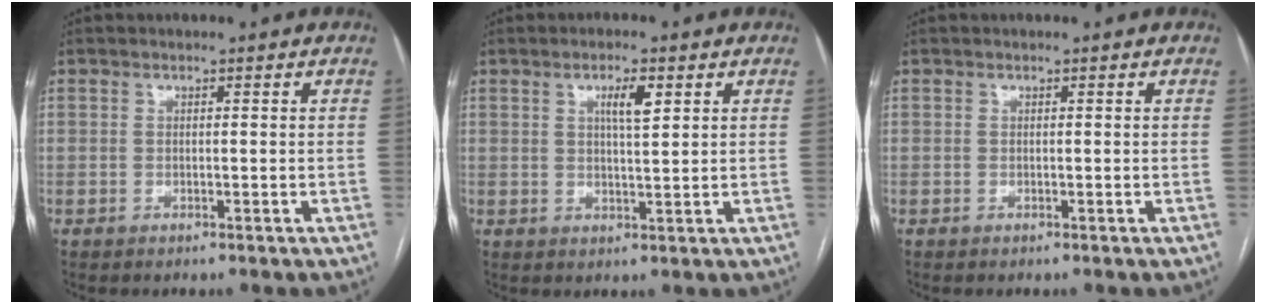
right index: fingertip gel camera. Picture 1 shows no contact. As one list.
[{"total": 3.9, "force": [1.7, 0.6, 3.4], "torque": [-0.058, 0.000, 0.027]}, {"total": 0.0}]